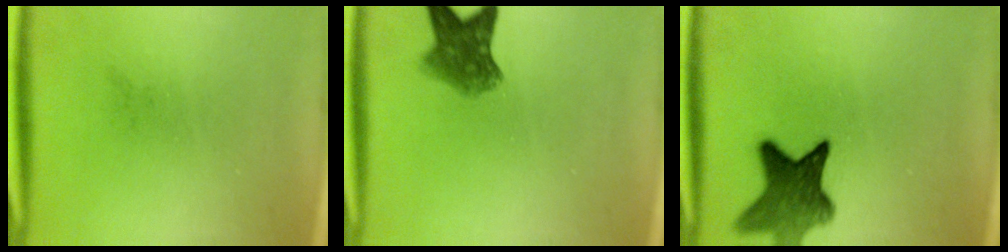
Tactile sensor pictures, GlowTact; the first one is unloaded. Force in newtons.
{"total": 5.8}
{"total": 8.3}